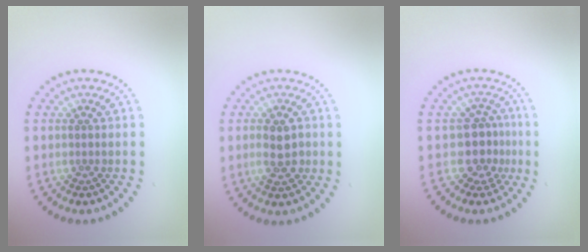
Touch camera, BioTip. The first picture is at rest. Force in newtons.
{"total": 2.8, "press": 2.8, "slide": 0.3}
{"total": 2.9, "press": 2.3, "slide": 1.8}